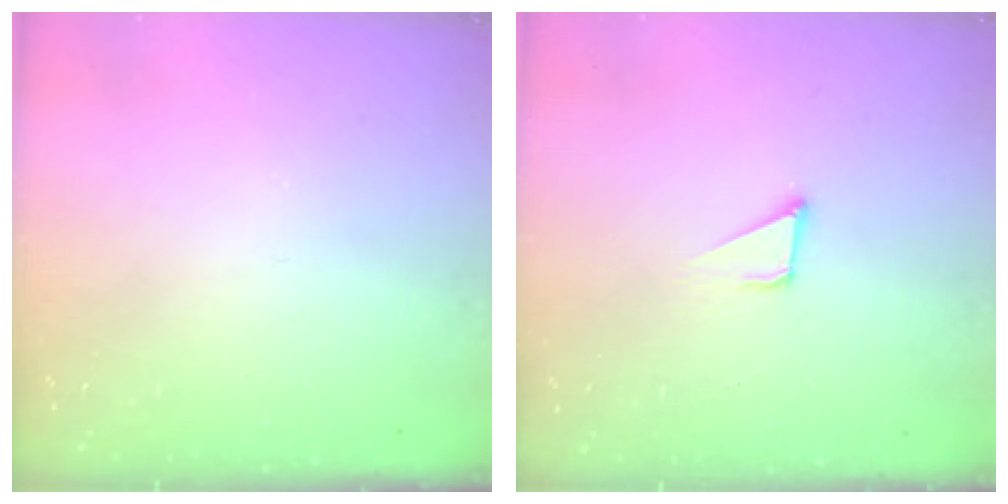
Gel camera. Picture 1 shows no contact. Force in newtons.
{"total": 2.2, "press": 2.2, "slide": 0.2}